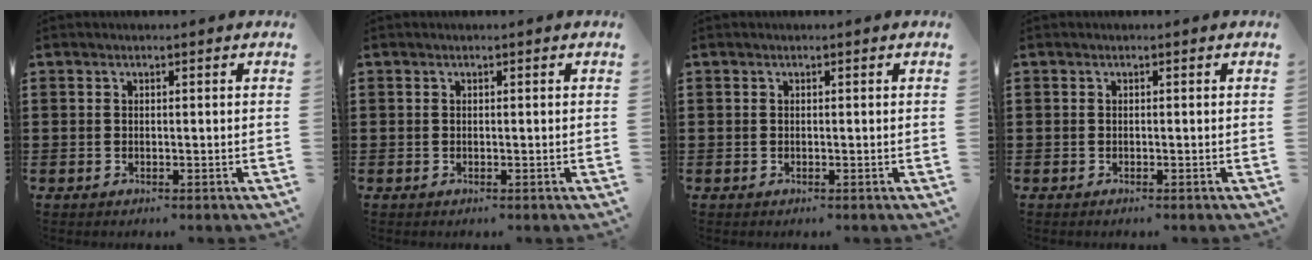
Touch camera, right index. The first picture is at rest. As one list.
[{"total": 0.0}, {"total": 0.0}, {"total": 0.0}]